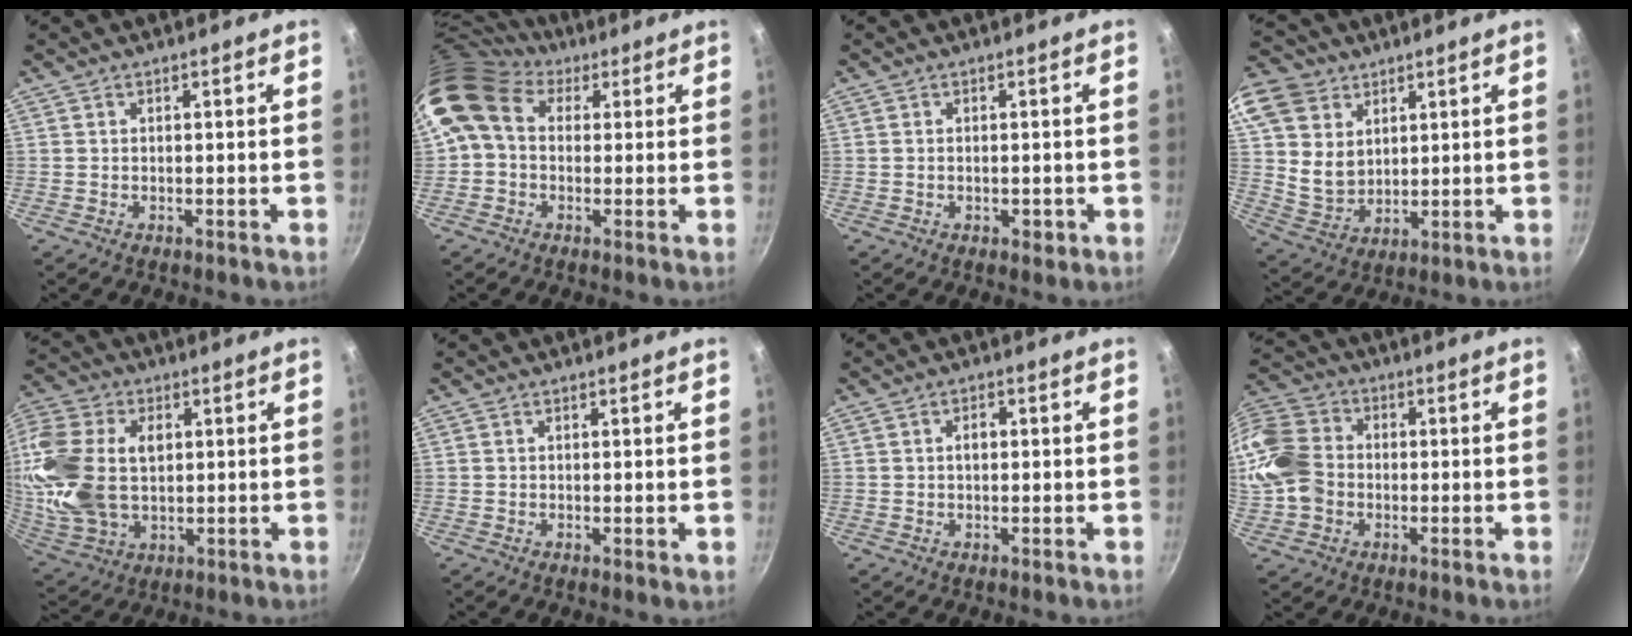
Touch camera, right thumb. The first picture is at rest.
{"total": 11.4, "force": [2.7, 8.8, 6.8], "torque": [-0.121, 0.019, 0.025]}
{"total": 1.6, "force": [-0.6, 0.9, 1.1], "torque": [-0.015, -0.001, -0.008]}
{"total": 16.0, "force": [7.3, 12.5, 7.0], "torque": [-0.142, -0.010, 0.148]}
{"total": 22.3, "force": [2.9, 15.2, 16.1], "torque": [-0.346, 0.010, 0.058]}
{"total": 0.6, "force": [0.1, 0.1, 0.6], "torque": [-0.009, -0.002, 0.001]}
{"total": 2.0, "force": [0.1, 1.3, 1.5], "torque": [-0.018, 0.007, 0.001]}
{"total": 15.7, "force": [-1.5, 12.9, 8.7], "torque": [-0.176, 0.031, -0.042]}